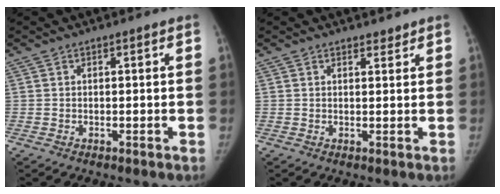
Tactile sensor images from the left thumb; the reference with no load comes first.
{"total": 1.5, "force": [1.4, 0.5, 0.3], "torque": [0.004, -0.012, 0.020]}